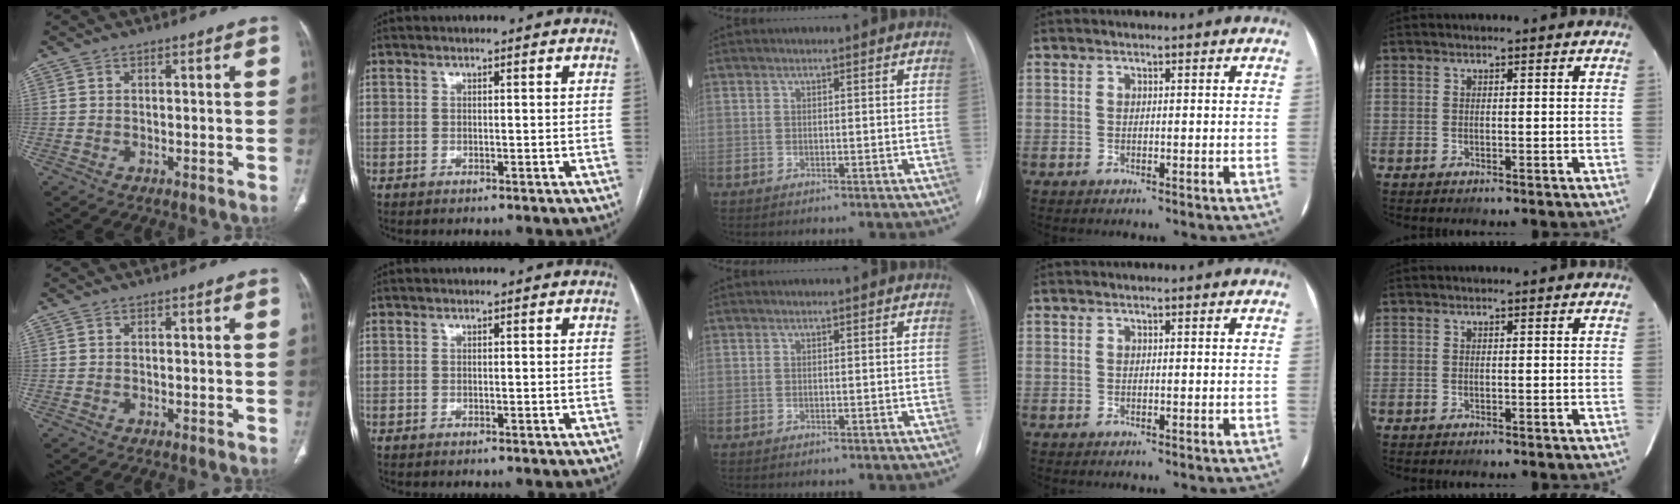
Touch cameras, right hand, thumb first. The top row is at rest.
{}